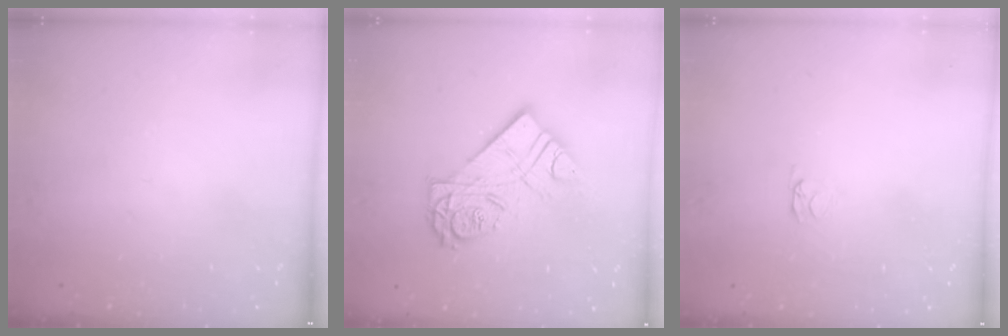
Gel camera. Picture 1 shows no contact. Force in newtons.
{"total": 15.7, "press": 15.6, "slide": 1.2}
{"total": 2.1, "press": 2.0, "slide": 0.3}